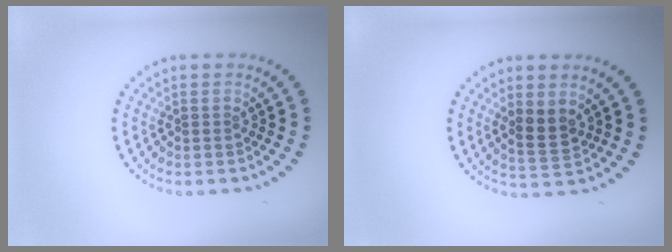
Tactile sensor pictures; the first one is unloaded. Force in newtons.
{"total": 2.2, "press": 2.1, "slide": 0.7}